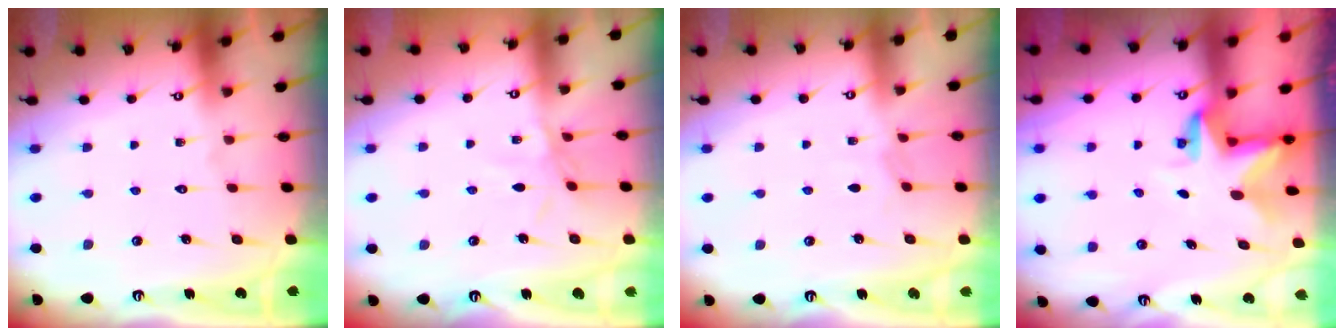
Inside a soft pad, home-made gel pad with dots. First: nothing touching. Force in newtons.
{"total": 3.2, "press": 3.2, "slide": 0.4}
{"total": 3.4, "press": 3.4, "slide": 0.5}
{"total": 3.2, "press": 3.2, "slide": 0.2}